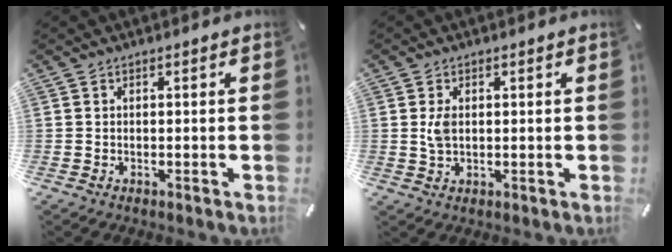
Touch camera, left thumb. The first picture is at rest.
{"total": 3.3, "force": [0.6, 2.1, 2.6], "torque": [-0.054, -0.001, 0.006]}